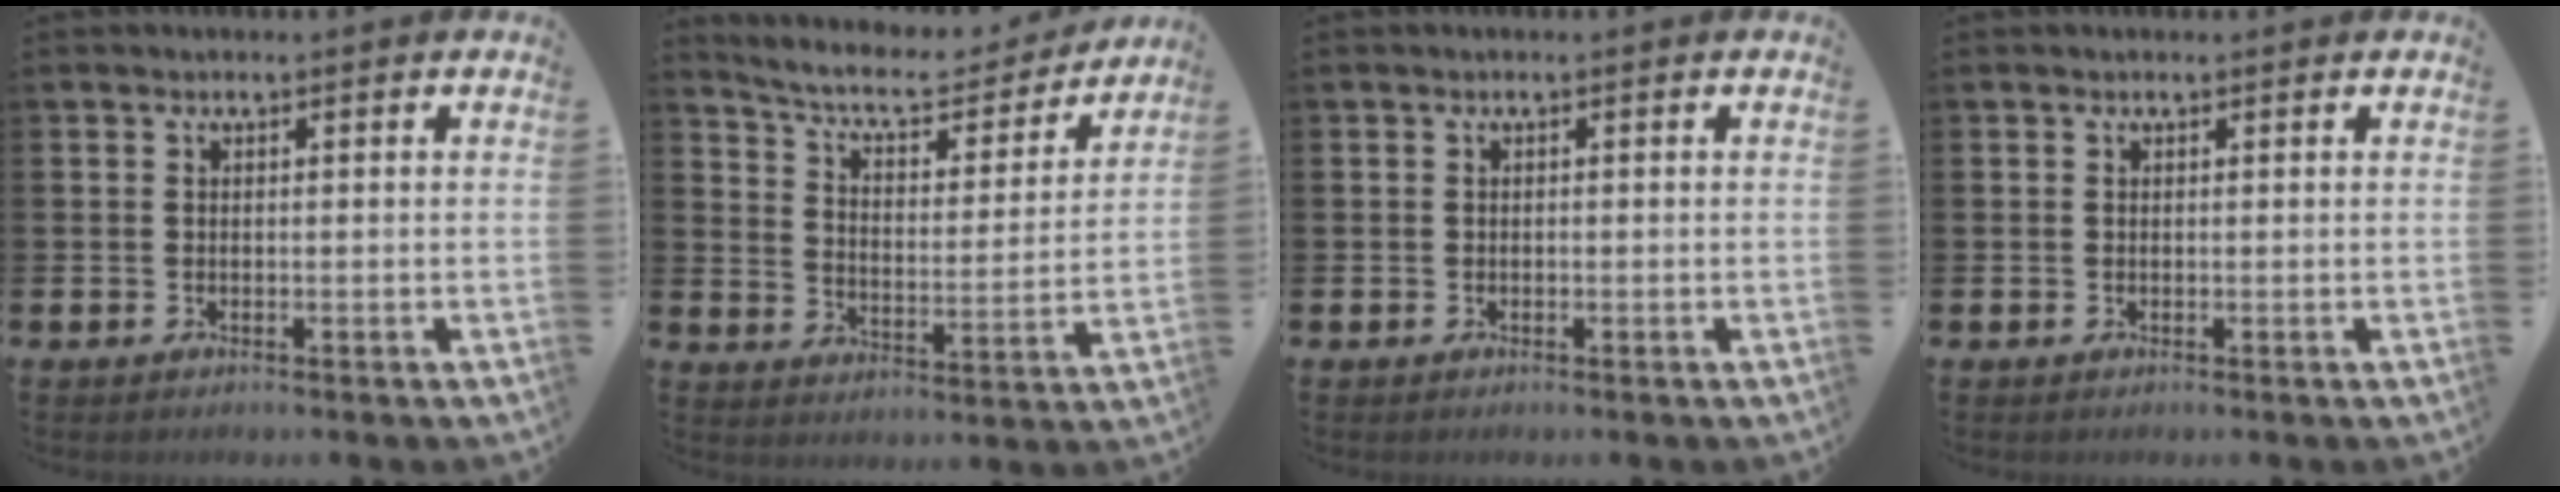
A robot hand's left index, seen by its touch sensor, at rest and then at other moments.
{"total": 7.5, "force": [6.8, 1.9, 2.7], "torque": [-0.082, -0.045, 0.113]}
{"total": 0.0}
{"total": 0.0}